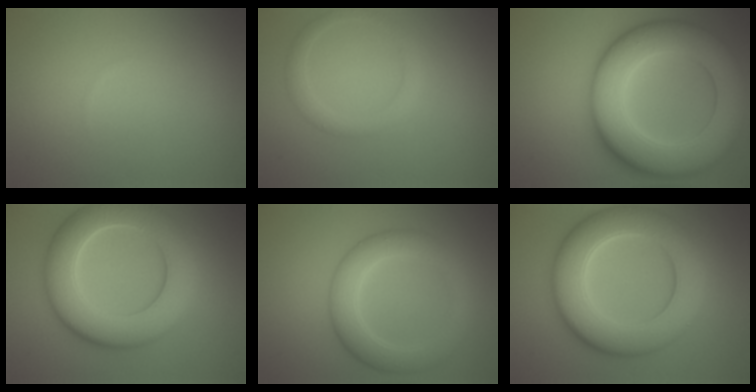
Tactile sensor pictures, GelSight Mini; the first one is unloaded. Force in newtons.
{"total": 1.8, "press": 1.8, "slide": 0.1}
{"total": 12.5, "press": 12.5, "slide": 0.3}
{"total": 9.2, "press": 9.2, "slide": 0.4}
{"total": 4.9, "press": 4.9, "slide": 0.2}
{"total": 9.8, "press": 9.8, "slide": 0.4}